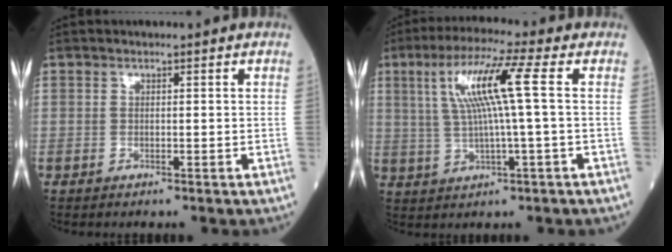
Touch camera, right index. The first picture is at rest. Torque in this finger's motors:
{"motor_torque": [1.30, 0.34, 0.66, 0.21]}